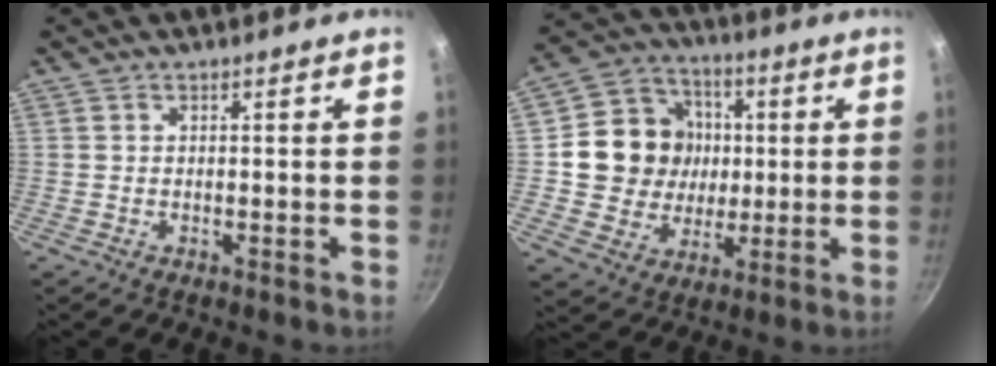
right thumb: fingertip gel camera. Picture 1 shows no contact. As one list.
[{"total": 15.4, "force": [1.3, 14.1, 6.1], "torque": [-0.079, 0.018, 0.021]}]